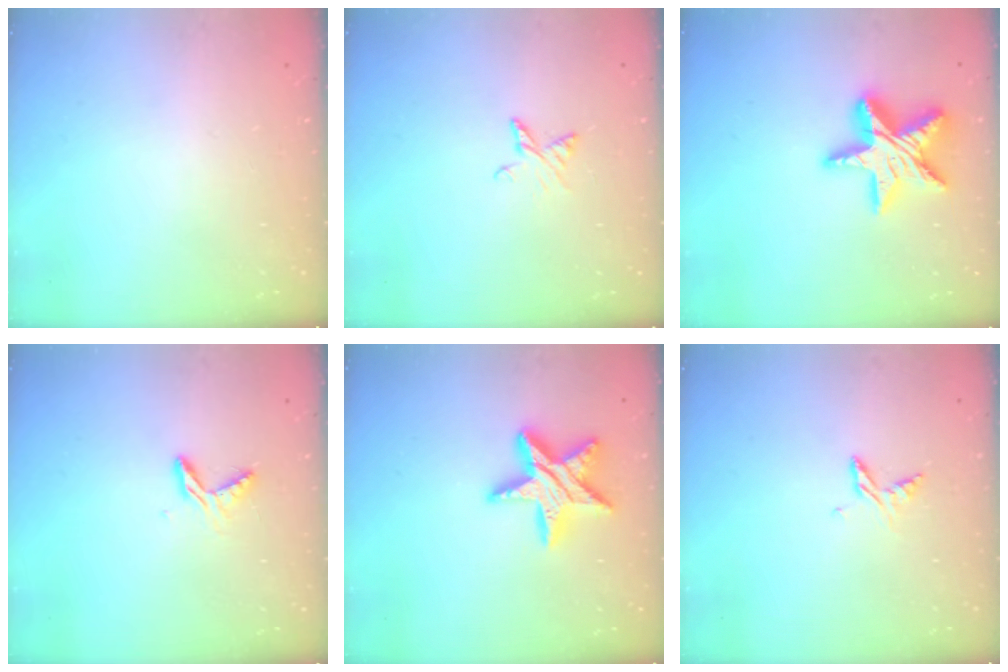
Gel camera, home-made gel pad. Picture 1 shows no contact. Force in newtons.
{"total": 5.4, "press": 5.3, "slide": 0.6}
{"total": 16.1, "press": 16.1, "slide": 1.2}
{"total": 6.4, "press": 6.4, "slide": 0.4}
{"total": 14.9, "press": 14.8, "slide": 1.0}
{"total": 6.9, "press": 6.8, "slide": 0.6}